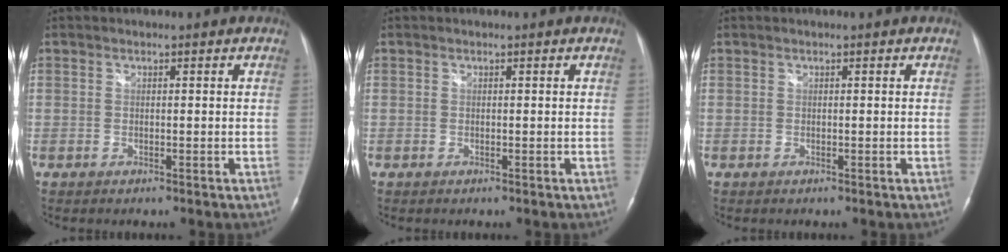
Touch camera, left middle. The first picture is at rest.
{"total": 0.0}
{"total": 0.0}